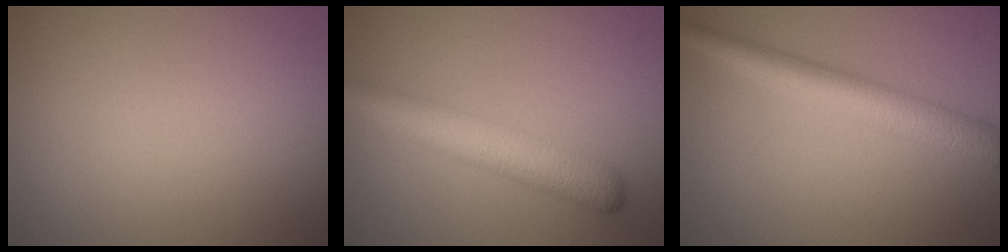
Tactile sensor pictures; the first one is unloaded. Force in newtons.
{"total": 5.5, "press": 5.5, "slide": 0.1}
{"total": 4.4, "press": 4.4, "slide": 0.1}